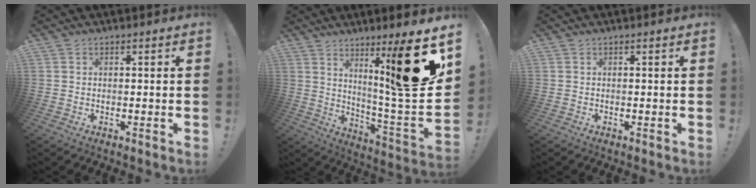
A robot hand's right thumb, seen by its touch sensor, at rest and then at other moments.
{"total": 19.7, "force": [9.2, 0.9, 17.4], "torque": [-0.254, -0.084, 0.136]}
{"total": 0.0}